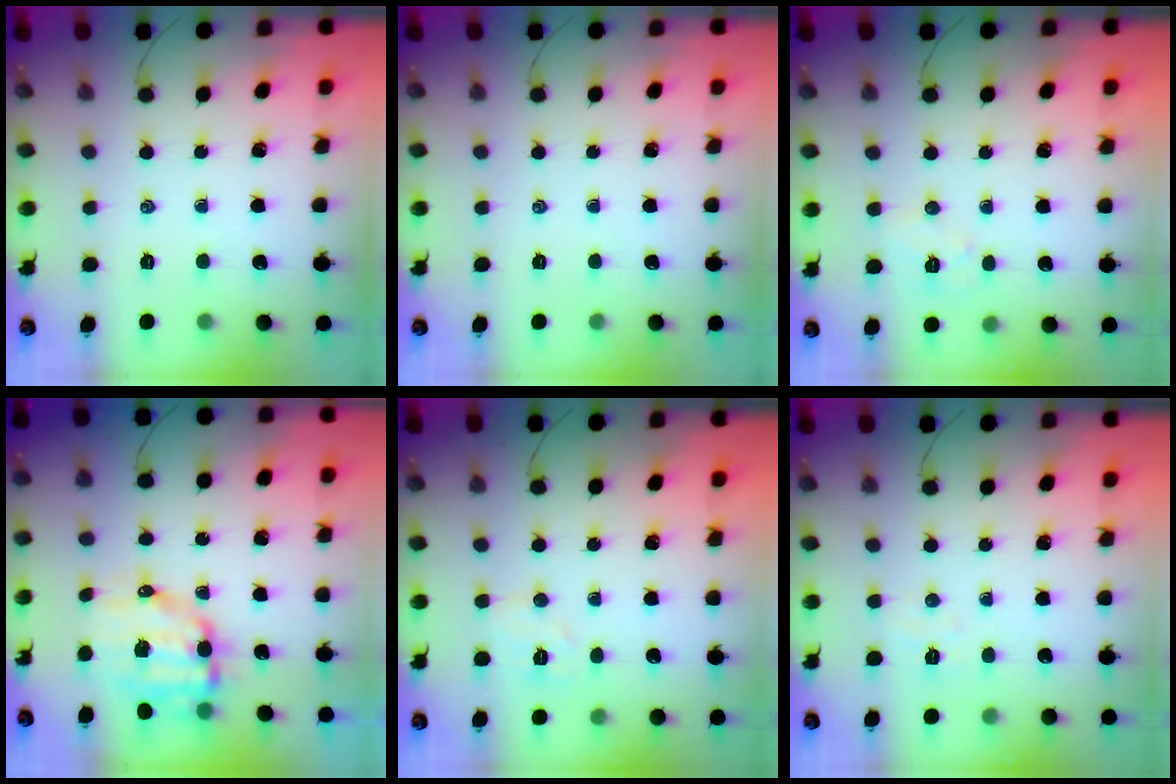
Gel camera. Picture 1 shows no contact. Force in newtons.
{"total": 0.0}
{"total": 5.7, "press": 5.6, "slide": 0.9}
{"total": 10.0, "press": 9.8, "slide": 2.2}
{"total": 5.5, "press": 5.4, "slide": 1.1}
{"total": 4.0, "press": 3.9, "slide": 0.9}